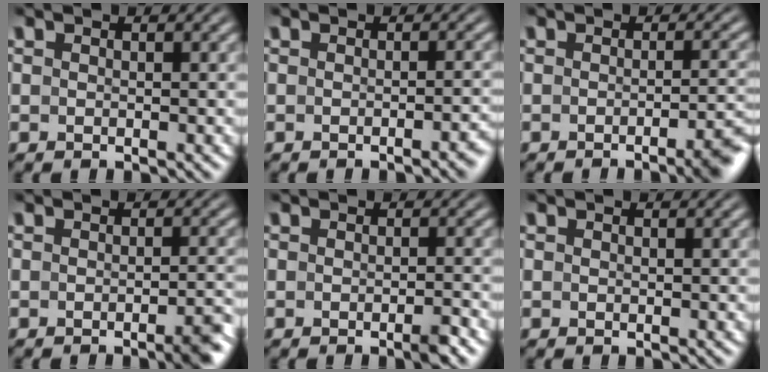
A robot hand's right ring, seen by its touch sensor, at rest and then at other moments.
{"total": 1.7, "force": [-1.4, -0.1, 1.0], "torque": [-0.012, 0.006, -0.024]}
{"total": 3.7, "force": [-2.4, 0.2, 2.9], "torque": [-0.026, 0.006, -0.044]}
{"total": 2.6, "force": [-1.8, 0.1, 1.9], "torque": [-0.022, 0.004, -0.033]}
{"total": 1.3, "force": [-1.0, -0.2, 0.8], "torque": [-0.010, 0.006, -0.021]}
{"total": 0.0}